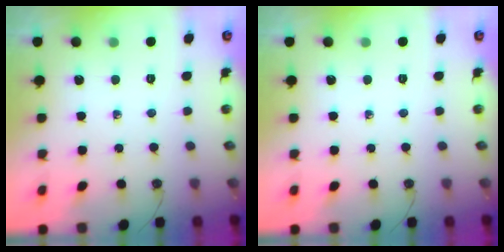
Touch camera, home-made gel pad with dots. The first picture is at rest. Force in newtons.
{"total": 0.0}